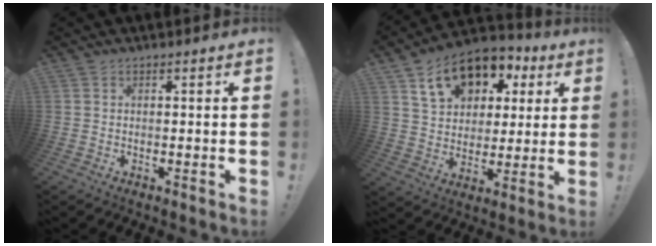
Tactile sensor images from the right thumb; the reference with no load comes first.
{"total": 16.5, "force": [8.2, 11.5, 8.6], "torque": [-0.124, -0.034, 0.152]}